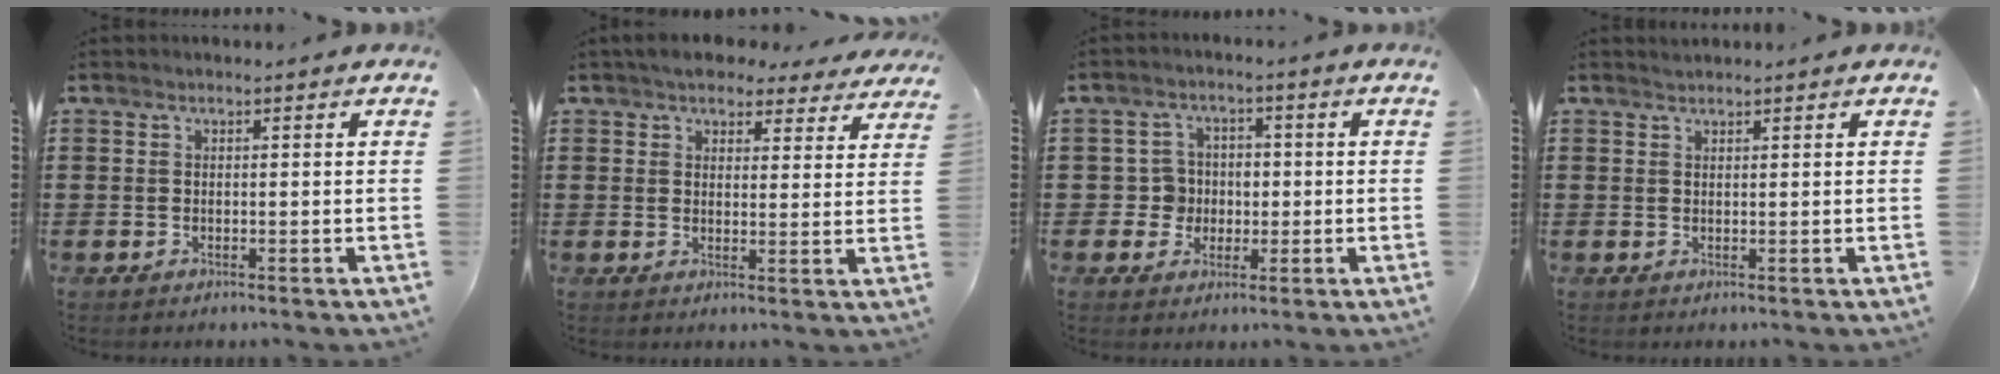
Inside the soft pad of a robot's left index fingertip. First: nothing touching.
{"total": 4.8, "force": [4.2, 1.8, 1.3], "torque": [-0.034, -0.009, 0.077]}
{"total": 4.3, "force": [-0.5, 4.2, 1.0], "torque": [-0.037, 0.010, -0.013]}
{"total": 0.7, "force": [0.7, 0.0, 0.0], "torque": [-0.002, -0.001, 0.015]}